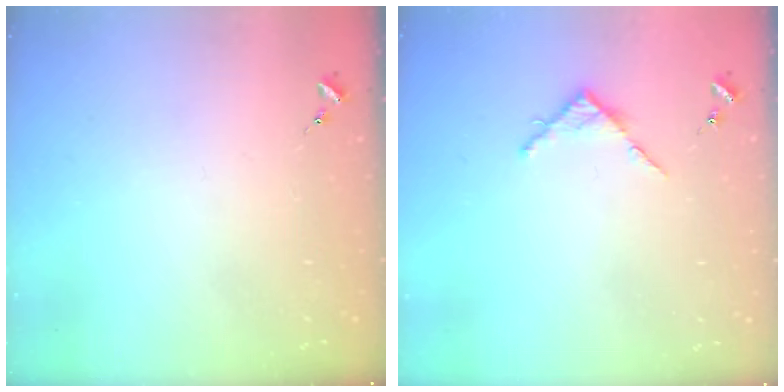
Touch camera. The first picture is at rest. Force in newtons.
{"total": 4.3, "press": 4.3, "slide": 0.5}